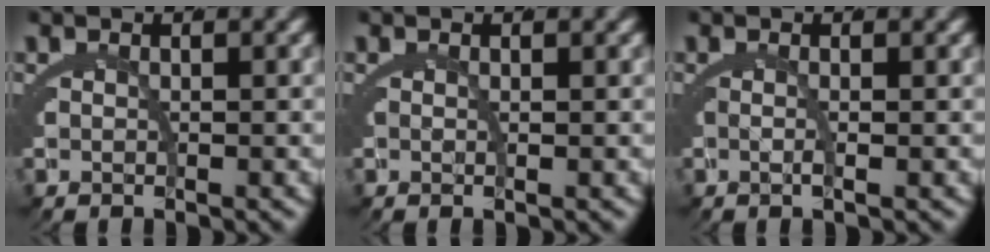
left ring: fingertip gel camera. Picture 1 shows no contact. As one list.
[{"total": 1.0, "force": [0.2, 0.6, 0.8], "torque": [-0.022, -0.003, 0.004]}, {"total": 1.4, "force": [0.0, 0.5, 1.4], "torque": [-0.029, 0.000, -0.001]}]